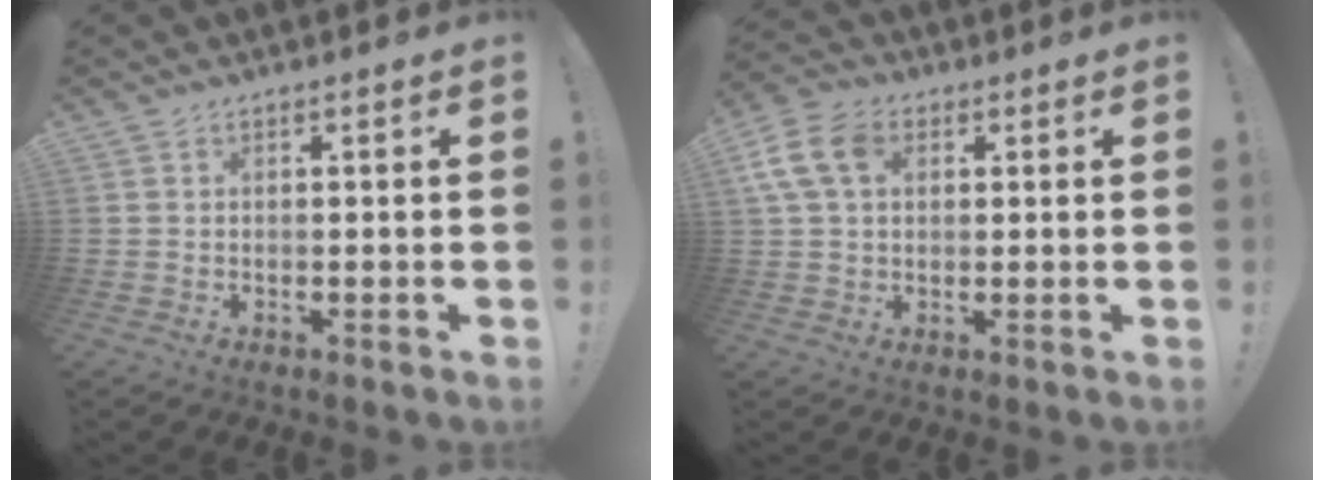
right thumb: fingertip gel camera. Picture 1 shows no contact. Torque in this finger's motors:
{"motor_torque": [0.07, 0.08, 0.40, -0.12, 0.01]}